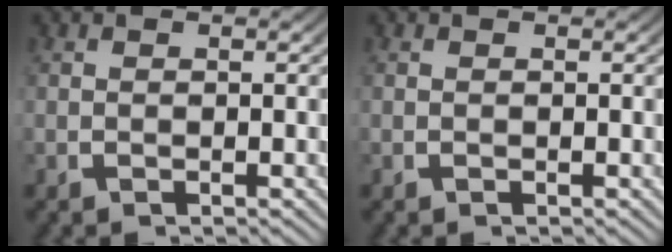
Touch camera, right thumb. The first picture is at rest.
{"total": 0.0}